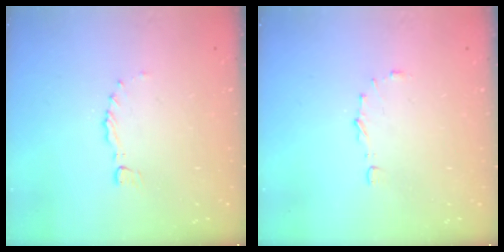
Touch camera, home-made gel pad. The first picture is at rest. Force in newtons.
{"total": 4.6, "press": 4.5, "slide": 0.6}